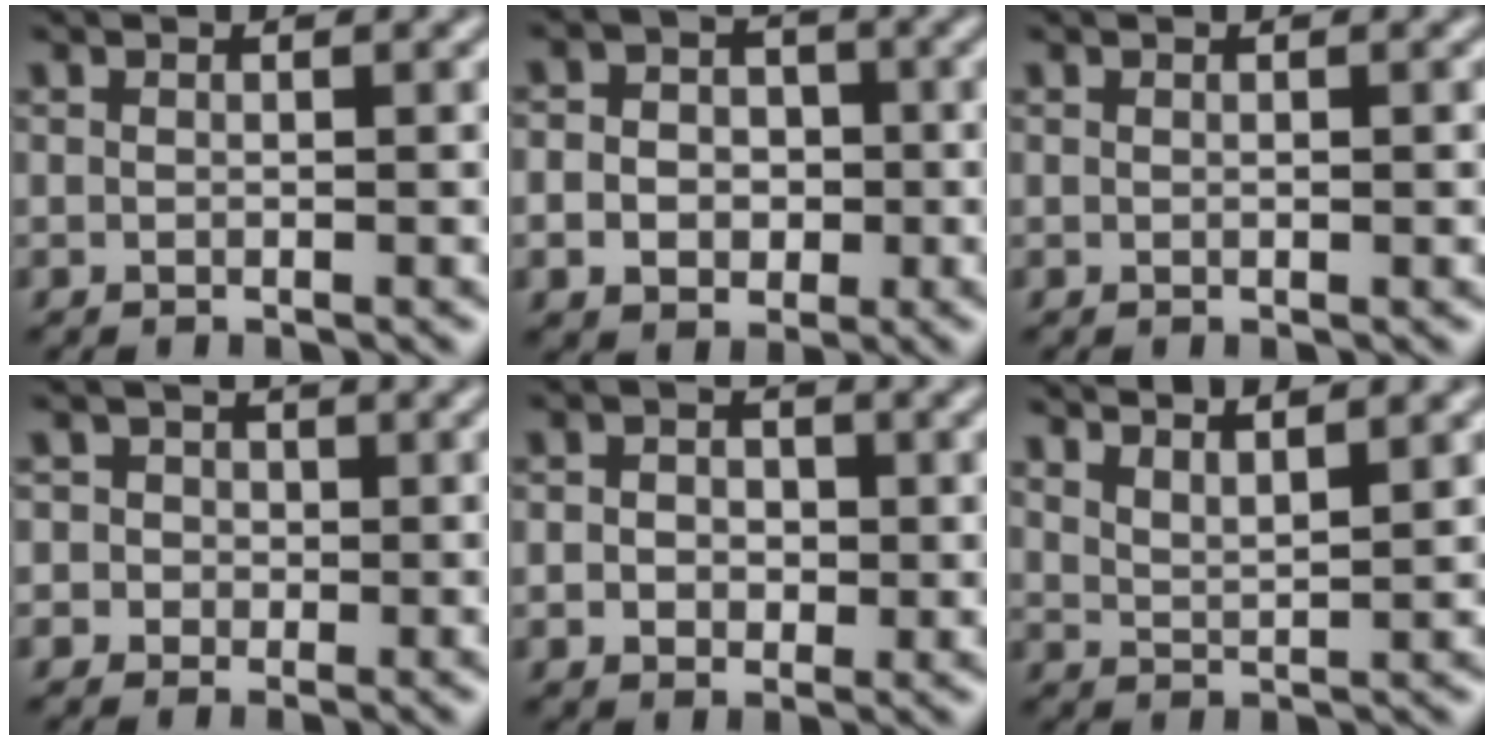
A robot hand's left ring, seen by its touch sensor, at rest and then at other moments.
{"total": 5.3, "force": [-0.6, 4.7, 2.4], "torque": [-0.028, 0.008, -0.030]}
{"total": 0.0}
{"total": 3.9, "force": [0.6, 3.7, 0.8], "torque": [0.013, 0.031, -0.012]}
{"total": 3.1, "force": [0.2, 2.5, 1.8], "torque": [-0.031, 0.004, -0.007]}
{"total": 4.7, "force": [4.0, 1.1, 2.2], "torque": [-0.020, 0.017, 0.047]}